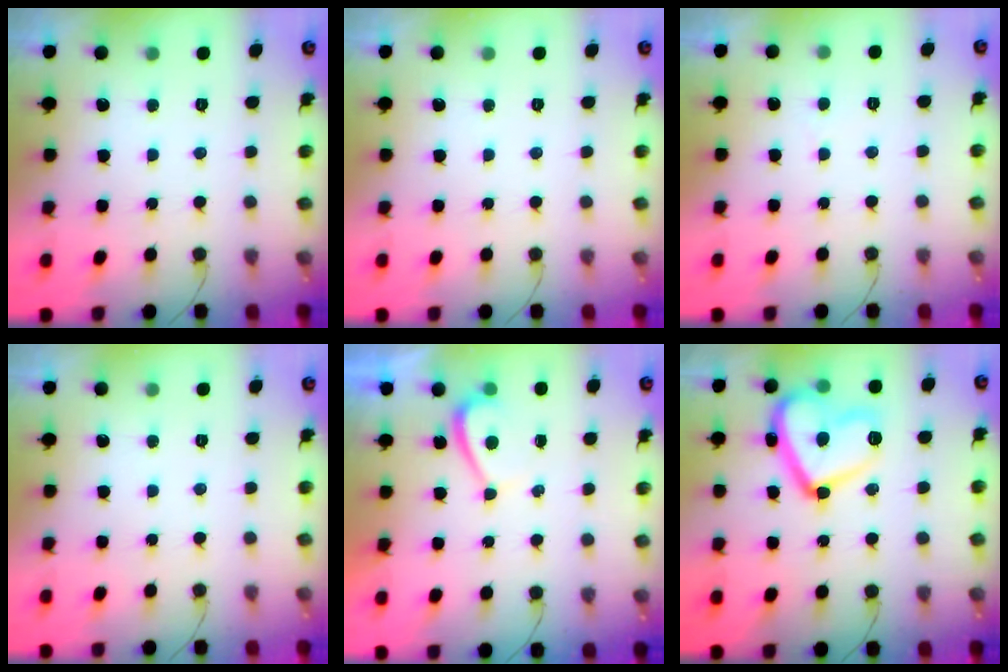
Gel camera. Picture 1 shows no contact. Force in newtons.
{"total": 0.0}
{"total": 2.7, "press": 2.7, "slide": 0.2}
{"total": 0.0}
{"total": 1.0, "press": 0.9, "slide": 0.6}
{"total": 18.3, "press": 18.3, "slide": 1.6}